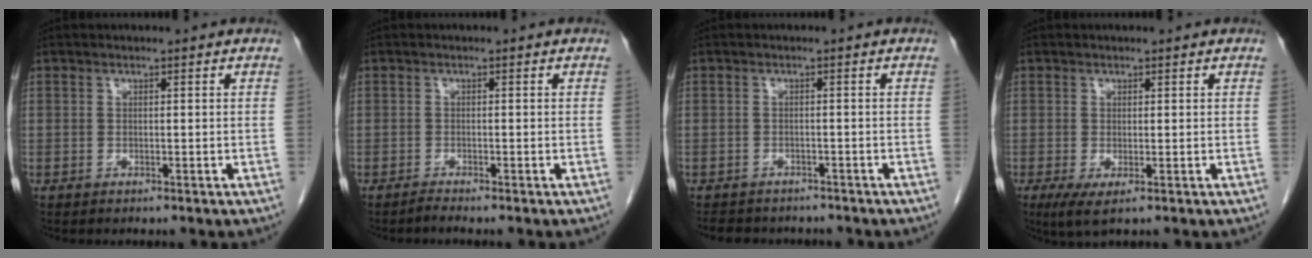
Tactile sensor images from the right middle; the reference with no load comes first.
{"total": 0.9, "force": [-0.8, -0.3, 0.2], "torque": [-0.005, -0.001, -0.017]}
{"total": 7.0, "force": [-6.2, 2.7, 1.8], "torque": [-0.033, -0.001, -0.078]}
{"total": 2.9, "force": [-1.1, 0.6, 2.6], "torque": [-0.049, -0.011, -0.013]}